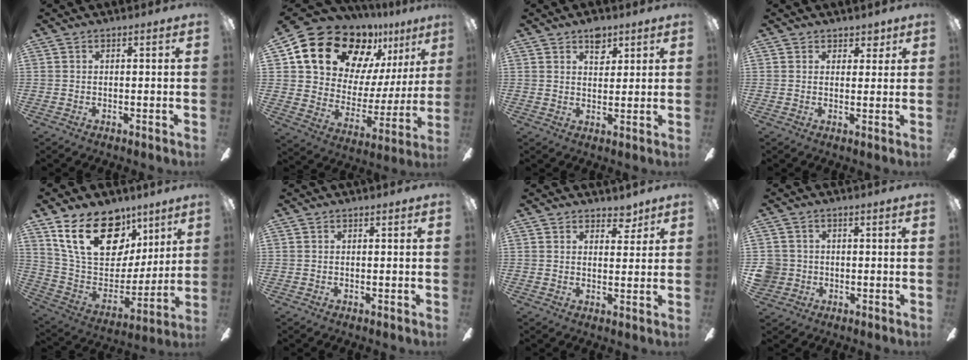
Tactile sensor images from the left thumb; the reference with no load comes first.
{"total": 21.1, "force": [14.4, 12.3, 9.3], "torque": [-0.178, -0.085, 0.277]}
{"total": 5.4, "force": [3.6, 3.1, 2.5], "torque": [-0.018, -0.016, 0.060]}
{"total": 3.4, "force": [2.3, 2.4, 0.6], "torque": [0.004, -0.006, 0.039]}
{"total": 24.3, "force": [13.0, 14.8, 14.3], "torque": [-0.259, -0.060, 0.236]}
{"total": 0.0}
{"total": 4.4, "force": [3.6, 2.2, 1.2], "torque": [0.001, -0.020, 0.061]}
{"total": 4.4, "force": [-0.2, 4.4, 0.7], "torque": [-0.020, 0.008, -0.002]}